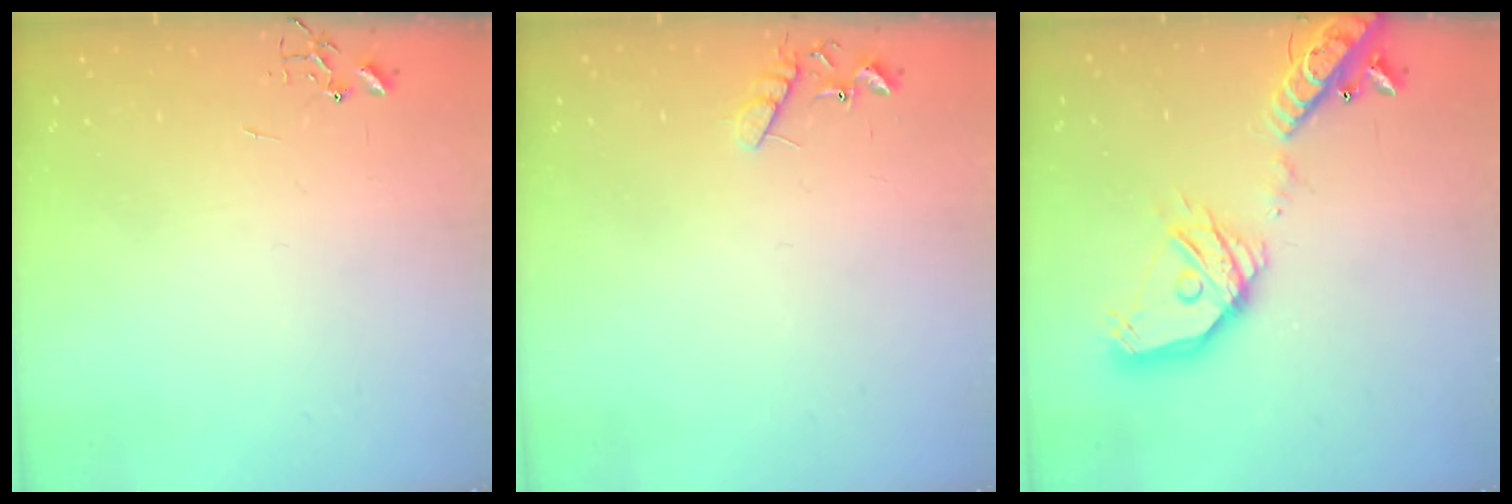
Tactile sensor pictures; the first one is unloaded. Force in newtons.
{"total": 8.0, "press": 8.0, "slide": 0.4}
{"total": 21.9, "press": 21.6, "slide": 3.8}